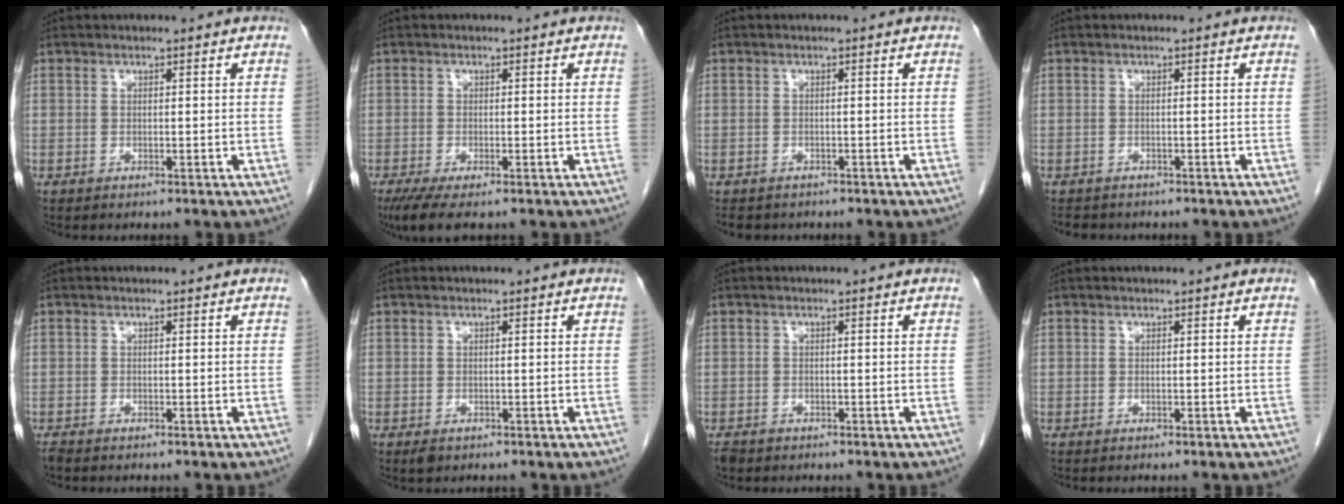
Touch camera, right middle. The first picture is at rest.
{"total": 3.9, "force": [-2.5, 0.8, 2.9], "torque": [-0.053, -0.013, -0.042]}
{"total": 4.1, "force": [-3.4, 2.0, 1.0], "torque": [-0.014, -0.002, -0.042]}
{"total": 3.3, "force": [-2.9, 1.5, 0.8], "torque": [-0.016, -0.004, -0.036]}
{"total": 0.8, "force": [-0.7, 0.2, 0.3], "torque": [-0.014, -0.004, -0.015]}
{"total": 1.2, "force": [-0.7, 0.7, 0.7], "torque": [-0.012, 0.000, -0.005]}
{"total": 2.0, "force": [-1.6, 1.1, 0.7], "torque": [-0.015, -0.002, -0.024]}
{"total": 0.0}